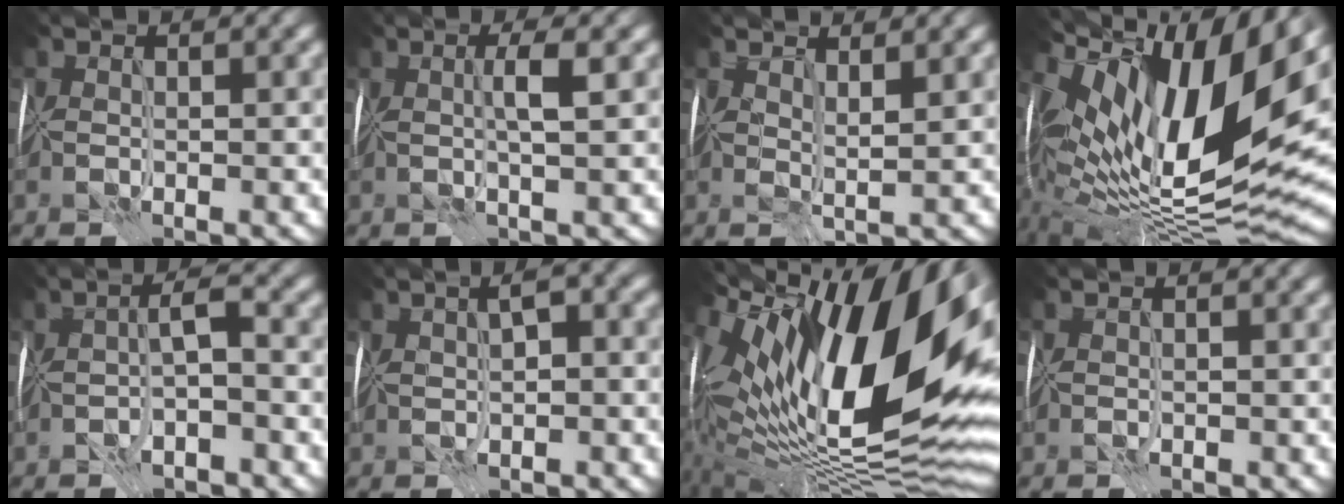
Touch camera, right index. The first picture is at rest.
{"total": 2.0, "force": [0.8, -0.4, 1.8], "torque": [-0.033, 0.005, 0.011]}
{"total": 2.0, "force": [1.5, -0.1, 1.3], "torque": [-0.024, 0.000, 0.025]}
{"total": 16.4, "force": [4.6, 6.9, 14.1], "torque": [-0.252, 0.020, 0.065]}
{"total": 2.9, "force": [-0.7, 0.8, 2.7], "torque": [-0.046, 0.005, -0.017]}
{"total": 3.3, "force": [0.6, 1.8, 2.8], "torque": [-0.033, 0.016, 0.013]}
{"total": 18.1, "force": [3.9, 7.5, 16.0], "torque": [-0.264, 0.019, 0.052]}
{"total": 0.6, "force": [-0.4, 0.3, 0.3], "torque": [-0.003, -0.004, -0.006]}